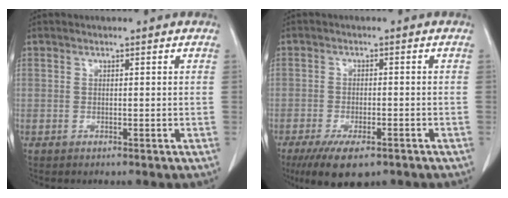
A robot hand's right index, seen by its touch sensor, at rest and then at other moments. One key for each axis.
{"total": 8.2, "fx": -5.5, "fy": 3.1, "fz": 5.3, "tx": -0.082, "ty": -0.011, "tz": -0.088}